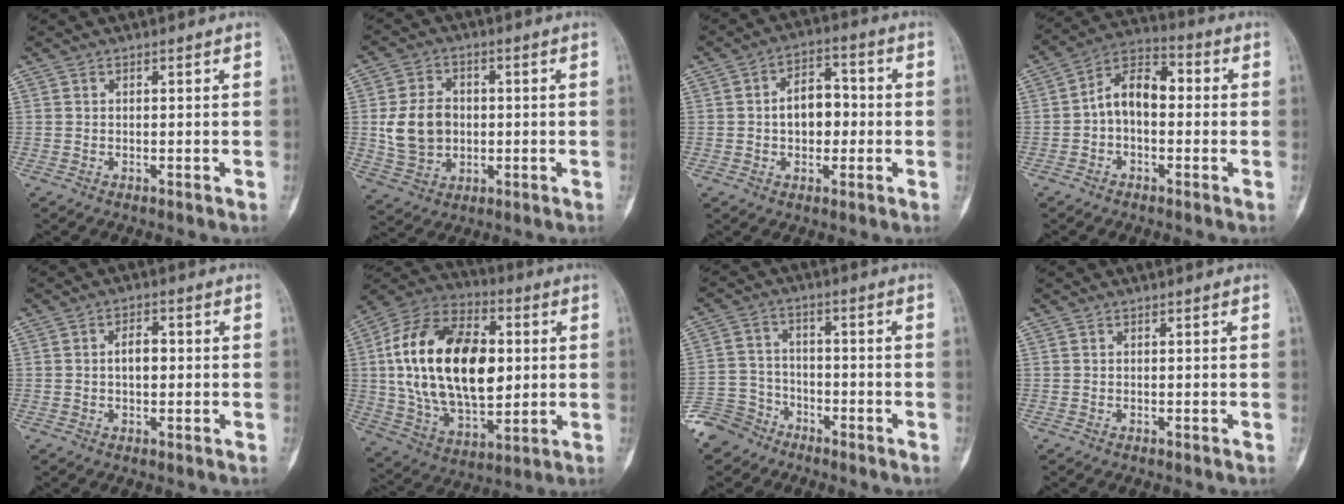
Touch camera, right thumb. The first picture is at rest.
{"total": 10.2, "force": [0.0, 8.0, 6.3], "torque": [-0.102, 0.006, 0.009]}
{"total": 8.5, "force": [-0.2, 5.6, 6.3], "torque": [-0.071, 0.023, -0.008]}
{"total": 9.6, "force": [-0.4, 6.1, 7.4], "torque": [-0.103, 0.038, -0.023]}
{"total": 4.0, "force": [0.3, 2.3, 3.3], "torque": [-0.047, 0.008, 0.003]}
{"total": 27.9, "force": [3.1, 16.2, 22.5], "torque": [-0.388, -0.003, 0.055]}
{"total": 8.1, "force": [-6.2, 5.2, 0.7], "torque": [0.008, 0.039, -0.127]}
{"total": 0.0}